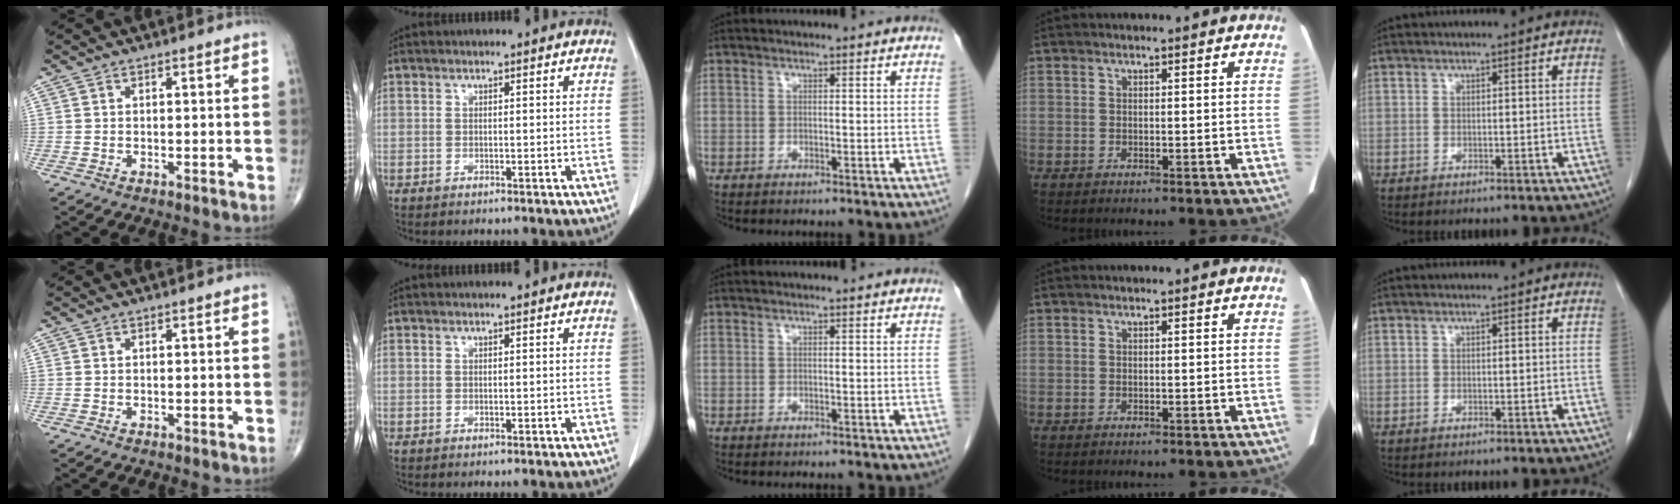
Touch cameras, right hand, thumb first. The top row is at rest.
{}